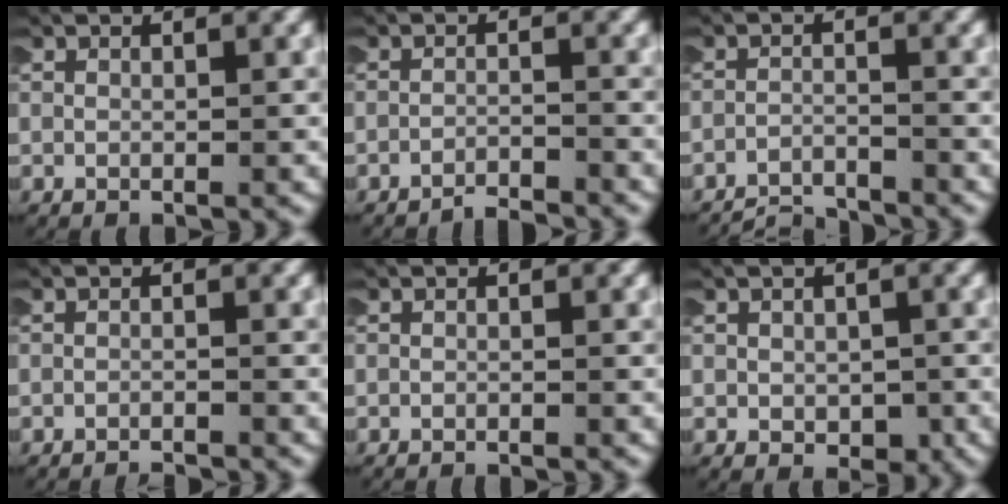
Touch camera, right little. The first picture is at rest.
{"total": 2.9, "force": [-2.9, 0.1, 0.0], "torque": [0.001, -0.008, -0.049]}
{"total": 4.2, "force": [-4.2, 0.6, 0.3], "torque": [-0.007, -0.018, -0.067]}
{"total": 2.6, "force": [-2.6, 0.2, 0.0], "torque": [-0.003, -0.012, -0.038]}
{"total": 1.3, "force": [-1.3, 0.0, 0.0], "torque": [-0.002, -0.004, -0.019]}
{"total": 1.7, "force": [-0.9, 1.4, 0.5], "torque": [-0.010, 0.001, -0.015]}